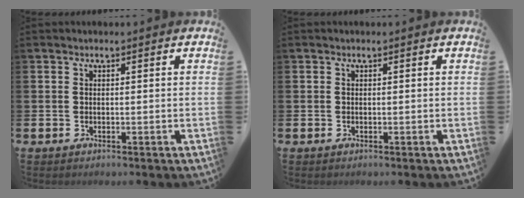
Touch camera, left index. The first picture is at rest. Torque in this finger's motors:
{"motor_torque": [0.00, 0.00, 0.00, 0.00]}